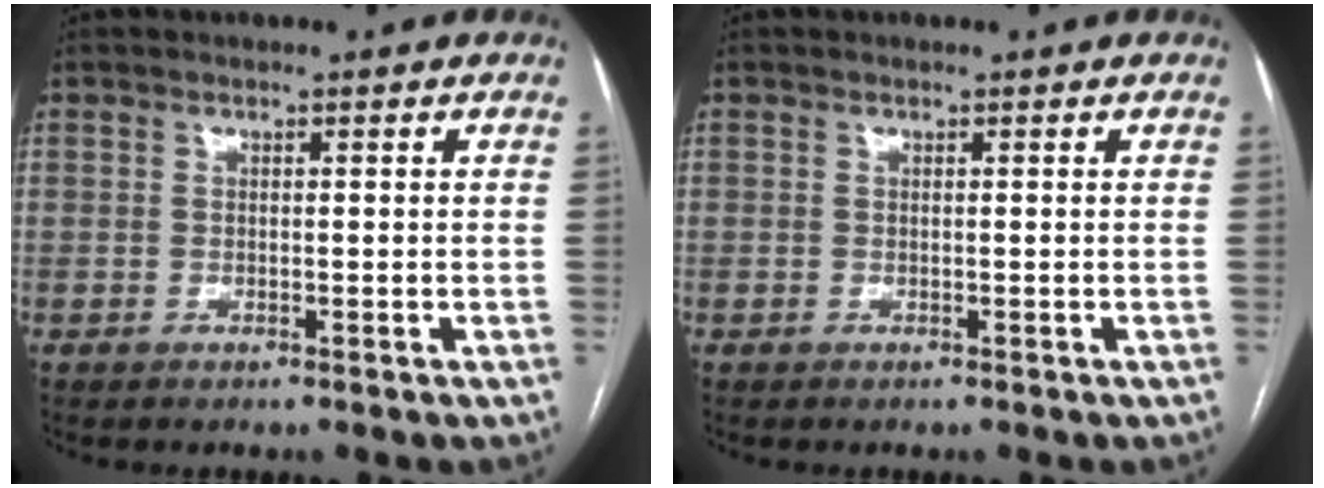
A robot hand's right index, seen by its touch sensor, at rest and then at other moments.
{"total": 0.0}